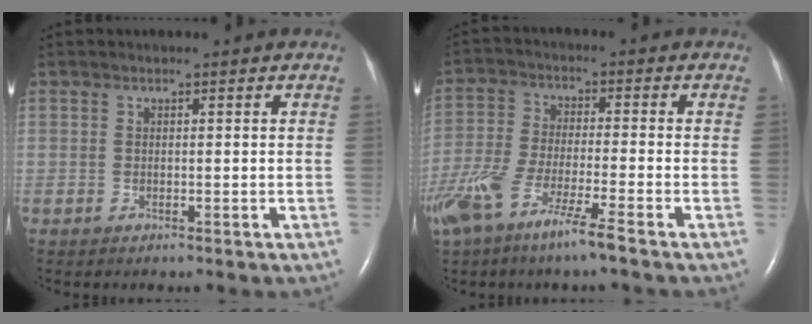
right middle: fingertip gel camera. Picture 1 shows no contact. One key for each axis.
{"total": 10.9, "fx": -7.0, "fy": 0.7, "fz": 8.2, "tx": -0.177, "ty": -0.027, "tz": -0.139}